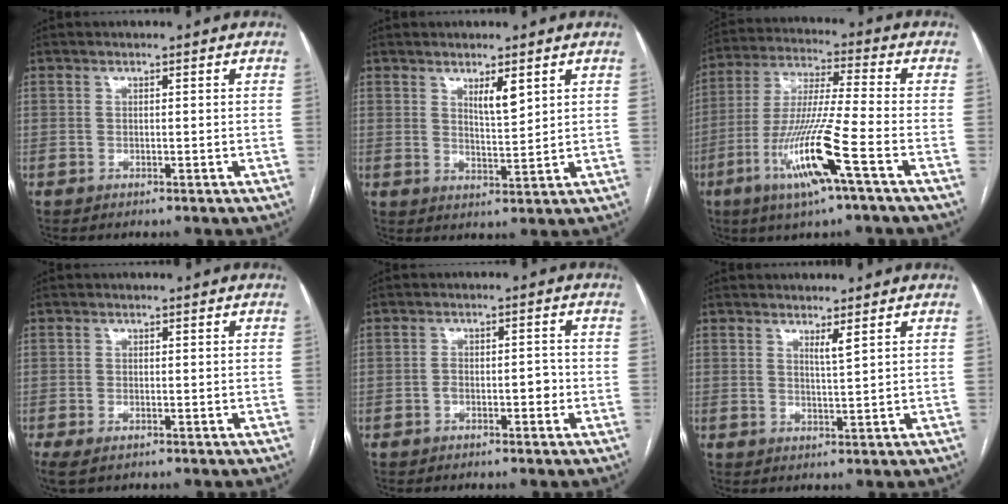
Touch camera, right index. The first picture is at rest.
{"total": 3.8, "force": [2.2, 0.8, 3.0], "torque": [-0.052, -0.007, 0.041]}
{"total": 14.1, "force": [-6.1, -0.3, 12.7], "torque": [-0.261, -0.016, -0.118]}
{"total": 3.1, "force": [-1.8, 1.4, 2.1], "torque": [-0.045, -0.008, -0.024]}
{"total": 3.1, "force": [-1.2, 1.4, 2.5], "torque": [-0.037, 0.012, -0.018]}
{"total": 1.7, "force": [1.2, -0.3, 1.2], "torque": [-0.022, -0.011, 0.022]}